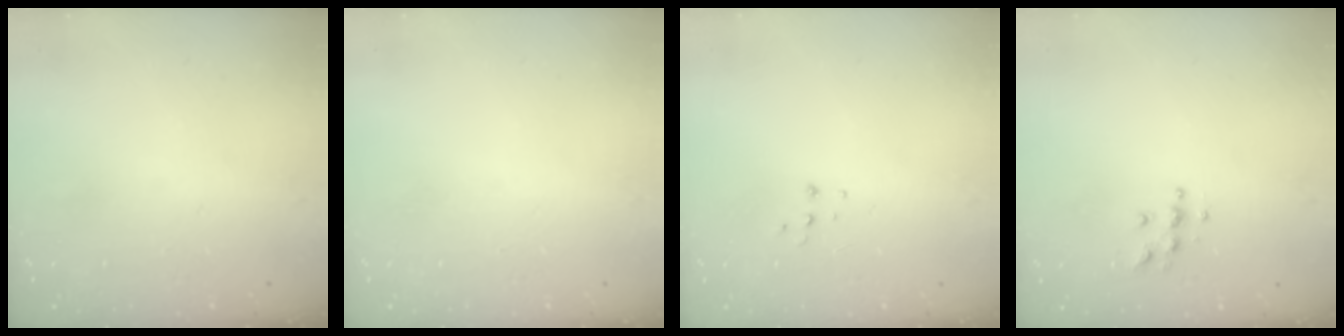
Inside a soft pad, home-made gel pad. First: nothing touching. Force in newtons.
{"total": 0.0}
{"total": 3.8, "press": 3.8, "slide": 0.3}
{"total": 4.9, "press": 4.9, "slide": 0.2}